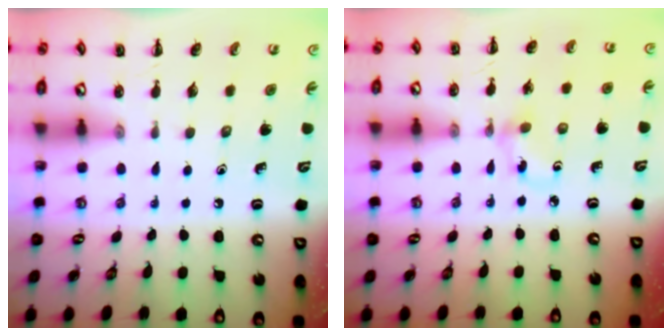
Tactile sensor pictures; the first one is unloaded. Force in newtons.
{"total": 3.1, "press": 2.9, "slide": 1.2}